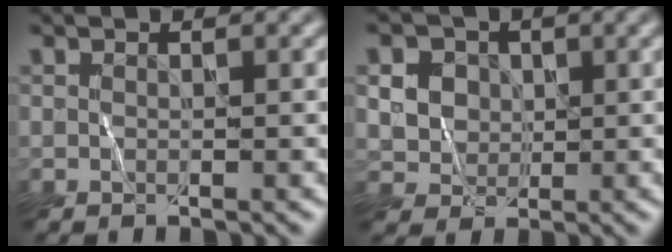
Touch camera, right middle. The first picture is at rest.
{"total": 3.6, "force": [1.2, 3.2, 1.1], "torque": [-0.019, 0.004, 0.023]}